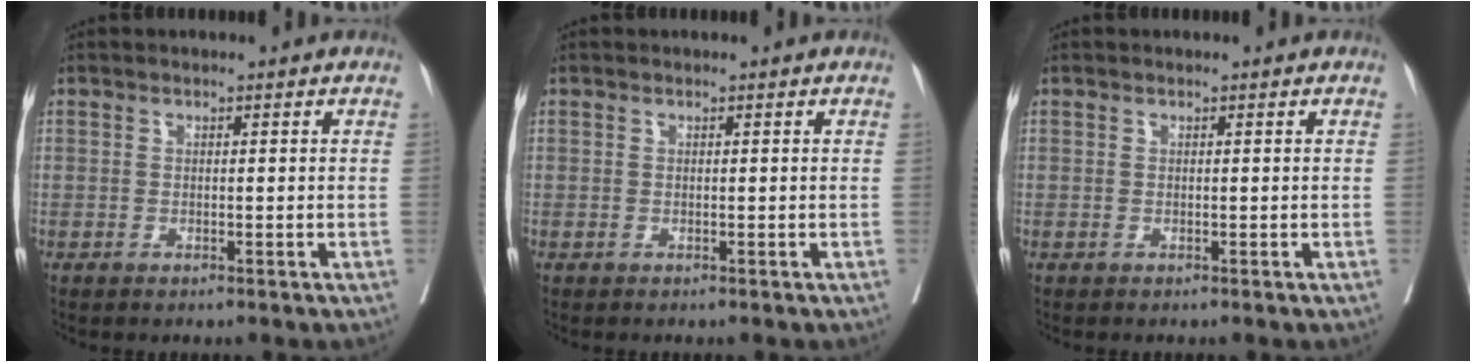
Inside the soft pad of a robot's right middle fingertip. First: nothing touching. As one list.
[{"total": 0.0}, {"total": 0.0}]